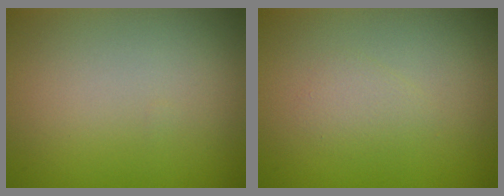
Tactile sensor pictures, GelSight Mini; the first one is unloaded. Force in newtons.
{"total": 1.3, "press": 1.3, "slide": 0.0}